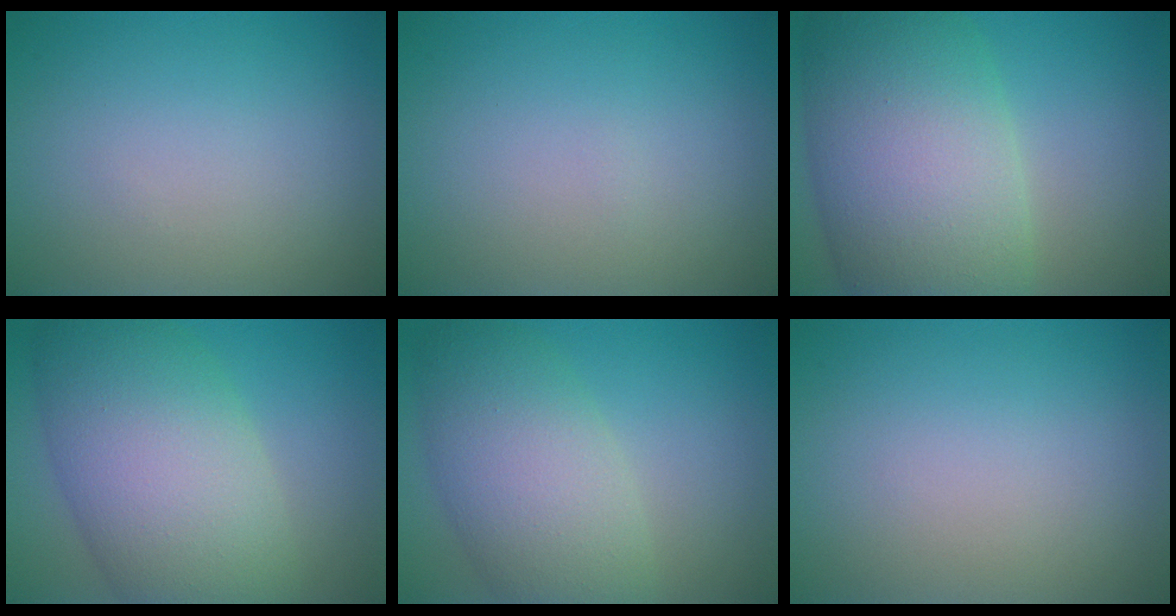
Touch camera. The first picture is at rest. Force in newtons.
{"total": 0.0}
{"total": 13.0, "press": 13.0, "slide": 0.6}
{"total": 11.1, "press": 11.1, "slide": 0.6}
{"total": 7.5, "press": 7.4, "slide": 0.4}
{"total": 0.0}